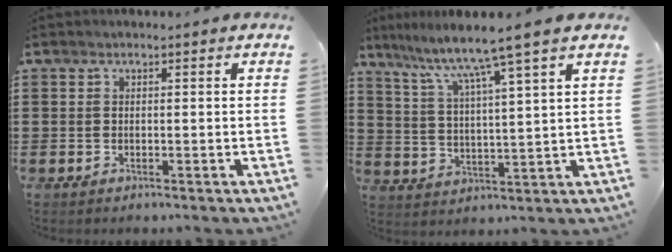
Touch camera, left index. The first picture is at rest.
{"total": 7.8, "force": [6.1, -1.1, 4.7], "torque": [-0.114, -0.041, 0.096]}